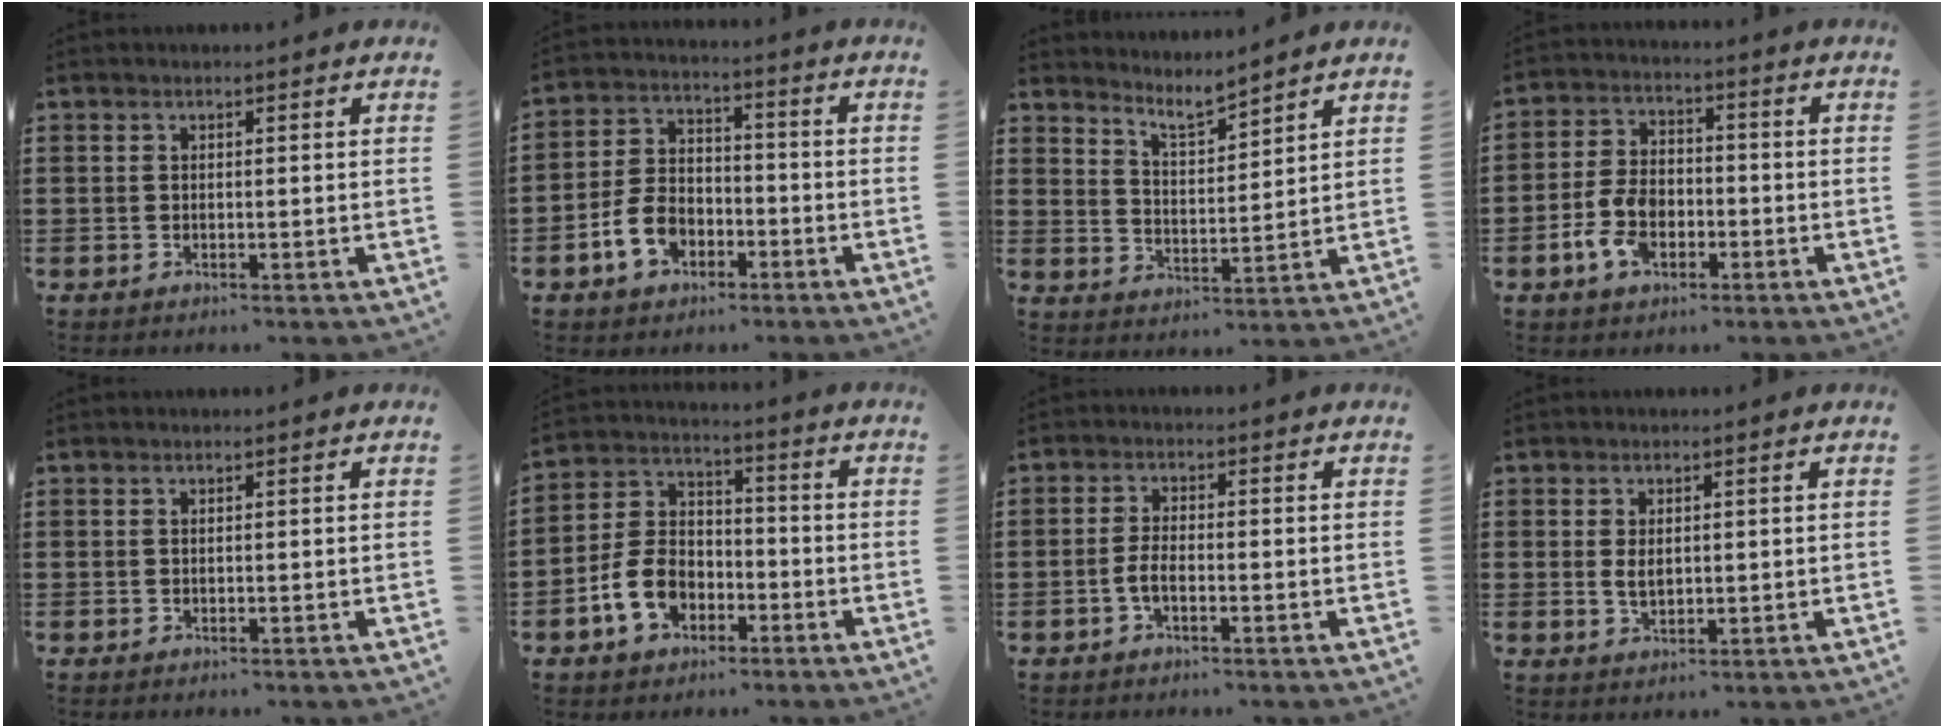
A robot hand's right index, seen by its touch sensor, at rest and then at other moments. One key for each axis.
{"total": 7.2, "fx": -3.2, "fy": 5.1, "fz": 3.9, "tx": -0.104, "ty": 0.009, "tz": -0.066}
{"total": 4.3, "fx": 4.2, "fy": 0.3, "fz": 0.9, "tx": -0.033, "ty": -0.019, "tz": 0.076}
{"total": 7.2, "fx": -2.6, "fy": 4.5, "fz": 4.9, "tx": -0.121, "ty": 0.004, "tz": -0.054}
{"total": 0.0}
{"total": 8.4, "fx": -3.5, "fy": 6.1, "fz": 4.7, "tx": -0.131, "ty": 0.013, "tz": -0.074}
{"total": 2.7, "fx": -1.4, "fy": 1.2, "fz": 1.9, "tx": -0.052, "ty": 0.000, "tz": -0.031}
{"total": 2.2, "fx": 0.4, "fy": 1.4, "fz": 1.7, "tx": -0.037, "ty": 0.006, "tz": 0.007}